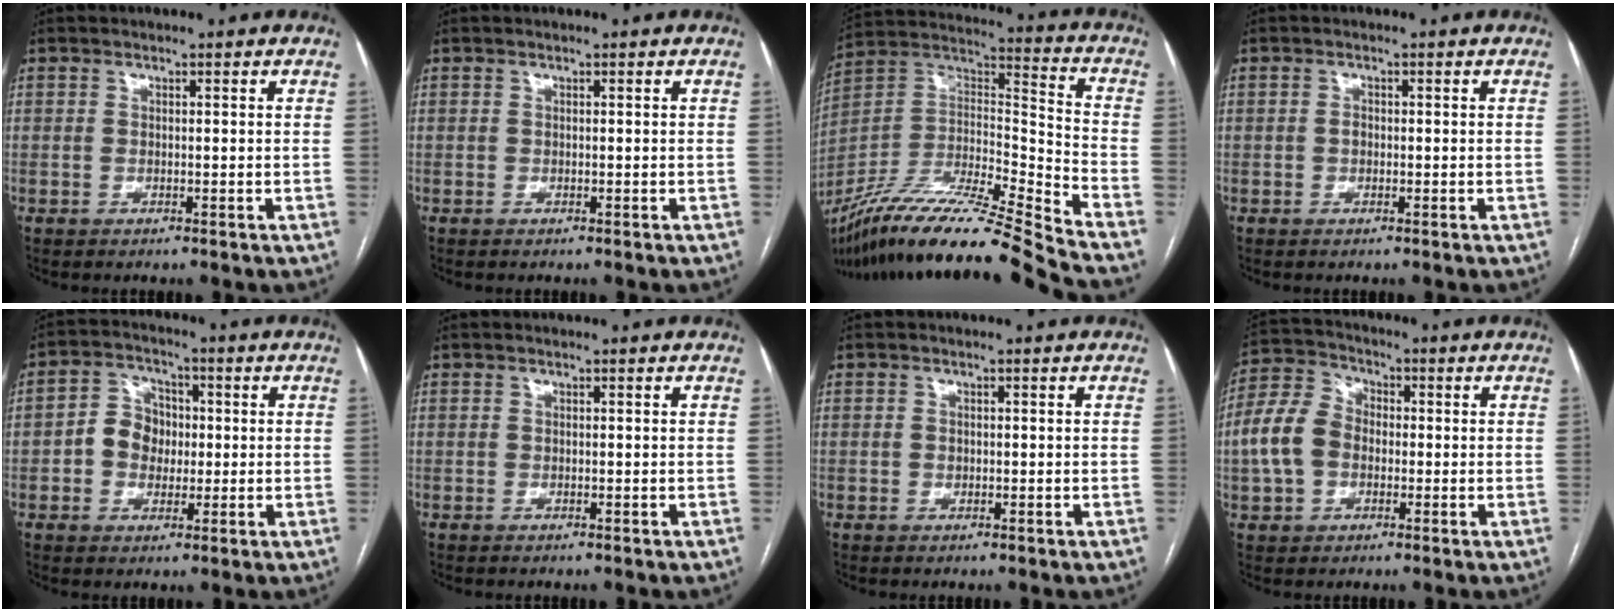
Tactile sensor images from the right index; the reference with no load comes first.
{"total": 0.0}
{"total": 24.5, "force": [-20.8, -1.5, 12.9], "torque": [-0.252, -0.013, -0.378]}
{"total": 0.8, "force": [-0.1, 0.6, 0.5], "torque": [-0.010, 0.003, -0.004]}
{"total": 6.5, "force": [-0.4, 5.5, 3.4], "torque": [-0.068, 0.028, -0.007]}
{"total": 0.0}
{"total": 0.8, "force": [-0.1, 0.7, 0.4], "torque": [-0.005, 0.002, -0.001]}
{"total": 8.6, "force": [-1.1, 6.5, 5.5], "torque": [-0.145, 0.030, -0.024]}